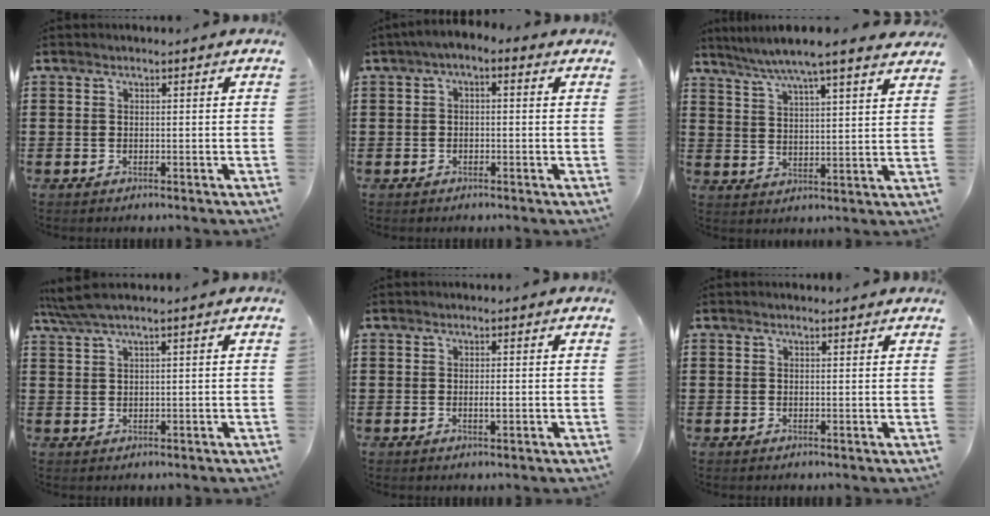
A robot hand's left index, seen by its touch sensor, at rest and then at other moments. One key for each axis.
{"total": 1.8, "fx": -1.3, "fy": 0.6, "fz": 1.0, "tx": -0.027, "ty": 0.001, "tz": -0.030}
{"total": 6.1, "fx": 5.2, "fy": -0.3, "fz": 3.1, "tx": -0.081, "ty": -0.024, "tz": 0.088}
{"total": 2.7, "fx": 1.4, "fy": 0.0, "fz": 2.3, "tx": -0.055, "ty": -0.002, "tz": 0.023}
{"total": 1.2, "fx": 0.0, "fy": 0.2, "fz": 1.2, "tx": -0.023, "ty": -0.004, "tz": 0.000}
{"total": 0.7, "fx": 0.6, "fy": 0.1, "fz": 0.4, "tx": -0.009, "ty": 0.000, "tz": 0.011}